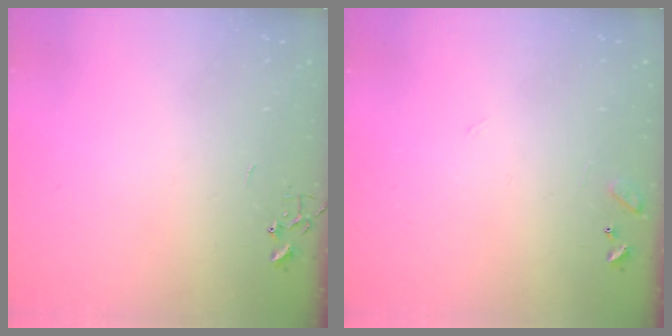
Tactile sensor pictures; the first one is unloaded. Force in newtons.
{"total": 8.4, "press": 8.4, "slide": 0.5}